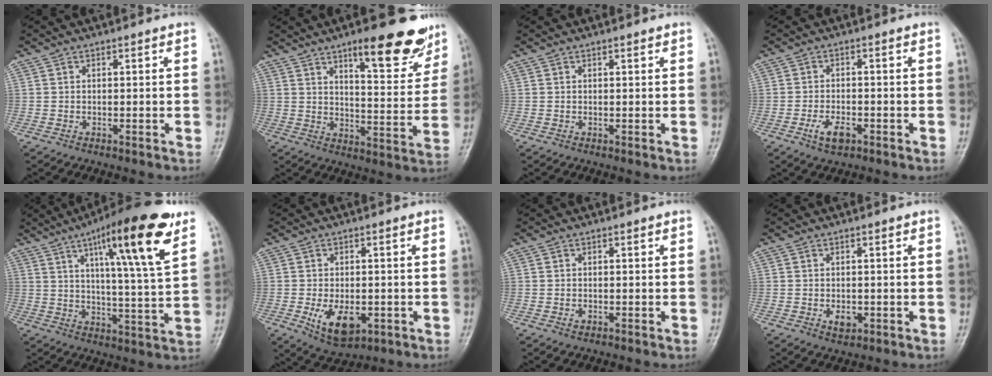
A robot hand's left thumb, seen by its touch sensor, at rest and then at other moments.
{"total": 15.7, "force": [10.3, 4.6, 10.9], "torque": [-0.107, -0.062, 0.149]}
{"total": 0.6, "force": [0.4, 0.1, 0.4], "torque": [-0.008, -0.002, 0.005]}
{"total": 4.1, "force": [-1.9, 2.1, 2.9], "torque": [-0.054, 0.005, -0.032]}
{"total": 19.0, "force": [9.6, 2.8, 16.1], "torque": [-0.234, -0.035, 0.144]}
{"total": 8.6, "force": [-2.4, 5.0, 6.6], "torque": [-0.099, -0.008, -0.026]}
{"total": 0.9, "force": [-0.1, 0.6, 0.7], "torque": [-0.009, 0.002, 0.001]}
{"total": 2.5, "force": [-0.4, 1.7, 1.8], "torque": [-0.019, -0.001, -0.002]}